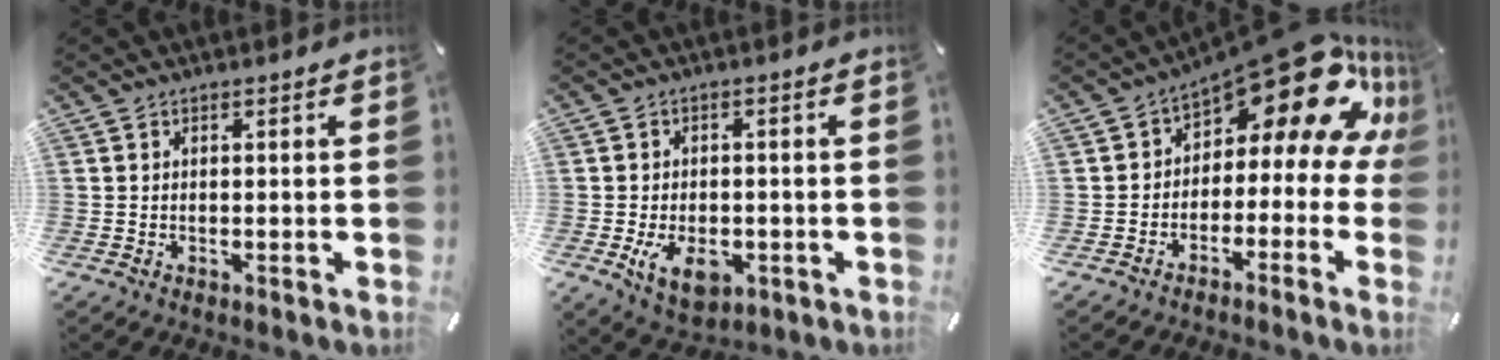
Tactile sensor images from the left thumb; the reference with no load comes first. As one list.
[{"total": 7.7, "force": [-2.2, 5.1, 5.3], "torque": [-0.099, 0.000, -0.042]}, {"total": 18.4, "force": [10.0, 8.0, 13.2], "torque": [-0.190, -0.074, 0.168]}]